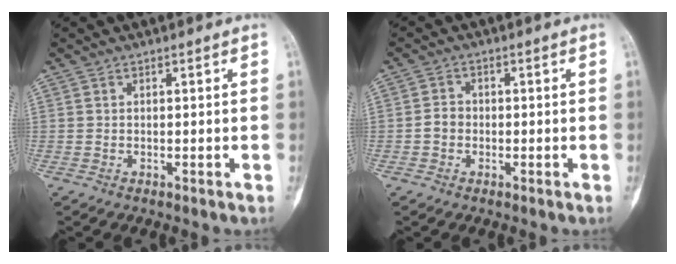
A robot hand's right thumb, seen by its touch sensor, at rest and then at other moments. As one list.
[{"total": 2.5, "force": [-0.6, 2.2, 1.1], "torque": [-0.008, 0.010, -0.018]}]